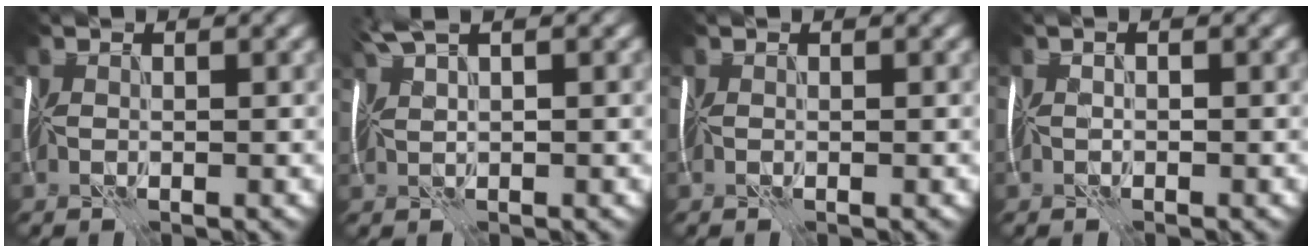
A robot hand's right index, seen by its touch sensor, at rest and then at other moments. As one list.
[{"total": 4.0, "force": [2.3, 1.1, 3.2], "torque": [-0.069, 0.018, 0.038]}, {"total": 0.0}, {"total": 1.2, "force": [-0.1, 0.8, 0.8], "torque": [0.004, 0.013, -0.010]}]